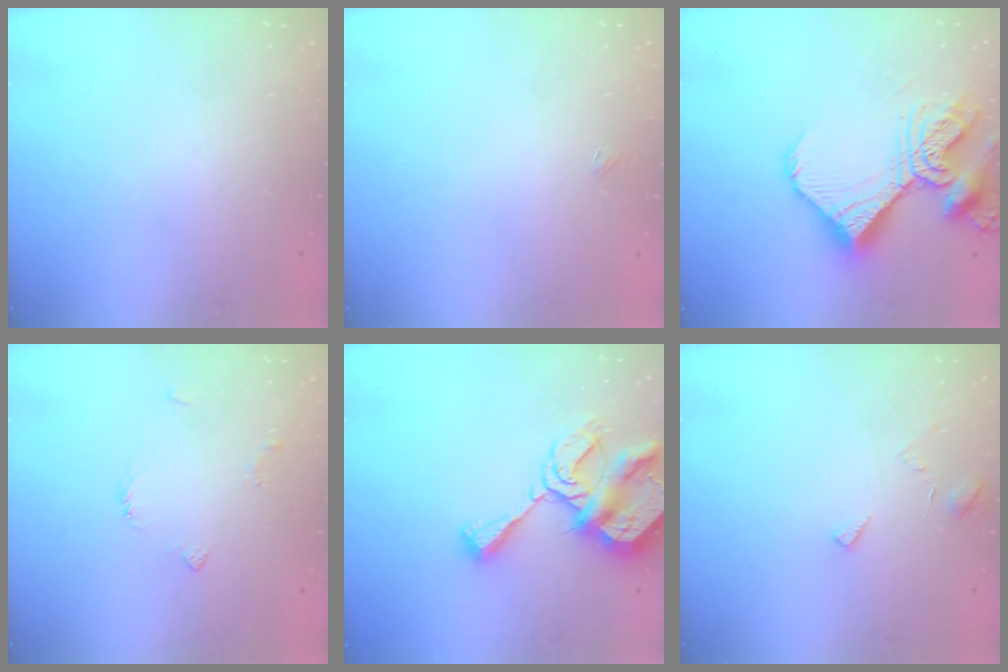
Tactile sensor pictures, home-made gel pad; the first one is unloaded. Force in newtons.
{"total": 1.8, "press": 1.7, "slide": 0.3}
{"total": 15.6, "press": 15.4, "slide": 2.0}
{"total": 3.1, "press": 3.1, "slide": 0.5}
{"total": 11.1, "press": 11.0, "slide": 1.2}
{"total": 4.5, "press": 4.5, "slide": 0.3}